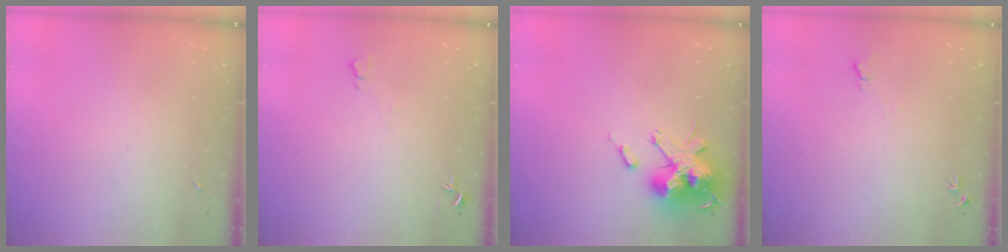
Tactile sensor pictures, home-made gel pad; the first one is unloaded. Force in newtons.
{"total": 4.9, "press": 4.9, "slide": 0.6}
{"total": 19.6, "press": 19.6, "slide": 0.1}
{"total": 5.8, "press": 5.8, "slide": 0.7}